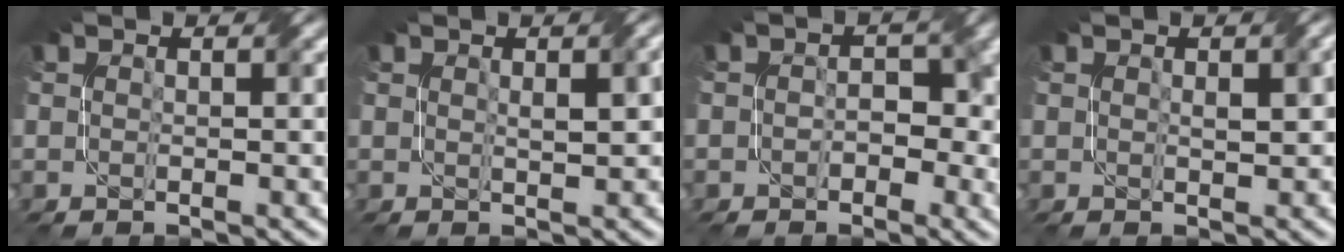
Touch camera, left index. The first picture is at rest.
{"total": 2.1, "force": [0.5, 0.6, 1.9], "torque": [-0.025, 0.007, 0.018]}
{"total": 2.9, "force": [-0.5, 2.2, 1.8], "torque": [-0.009, 0.000, -0.001]}
{"total": 1.9, "force": [0.3, 0.9, 1.6], "torque": [-0.020, 0.003, 0.015]}